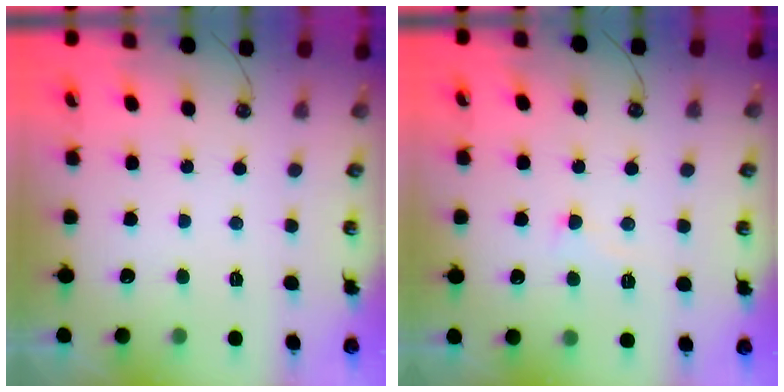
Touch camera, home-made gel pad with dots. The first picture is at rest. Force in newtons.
{"total": 2.3, "press": 2.2, "slide": 0.5}